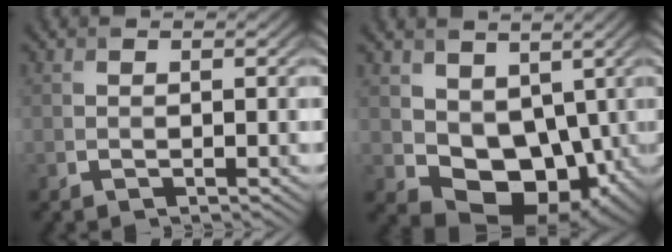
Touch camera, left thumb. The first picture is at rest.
{"total": 8.7, "force": [1.0, 6.5, 5.7], "torque": [-0.104, -0.026, 0.021]}